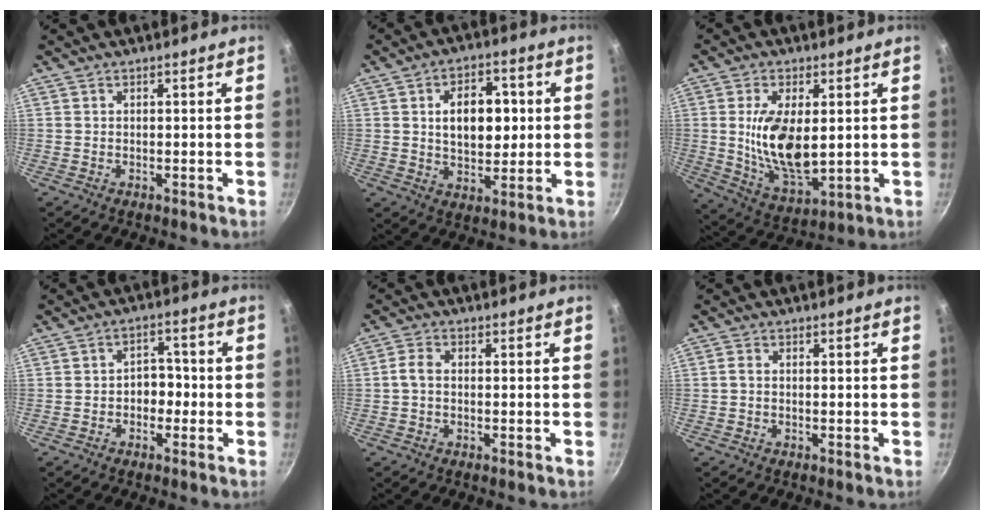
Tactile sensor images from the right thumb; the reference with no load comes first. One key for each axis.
{"total": 11.5, "fx": 1.6, "fy": 7.3, "fz": 8.7, "tx": -0.095, "ty": 0.002, "tz": 0.025}
{"total": 14.1, "fx": 1.5, "fy": 7.0, "fz": 12.1, "tx": -0.215, "ty": -0.019, "tz": 0.040}
{"total": 4.5, "fx": -1.2, "fy": 3.4, "fz": 2.8, "tx": -0.001, "ty": 0.021, "tz": -0.022}
{"total": 2.7, "fx": -0.1, "fy": 1.3, "fz": 2.4, "tx": -0.064, "ty": 0.010, "tz": -0.009}
{"total": 1.0, "fx": -0.1, "fy": 0.5, "fz": 0.9, "tx": -0.025, "ty": 0.004, "tz": -0.004}